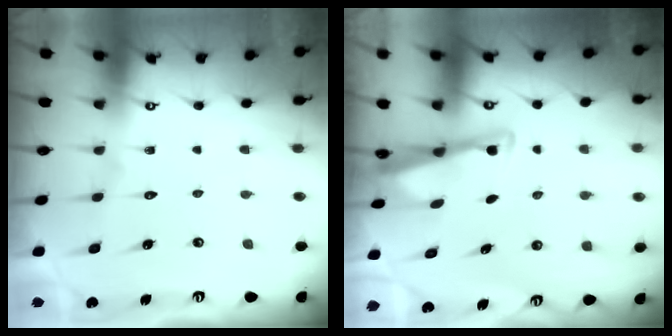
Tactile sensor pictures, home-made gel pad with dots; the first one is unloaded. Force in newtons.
{"total": 3.1, "press": 3.1, "slide": 0.5}